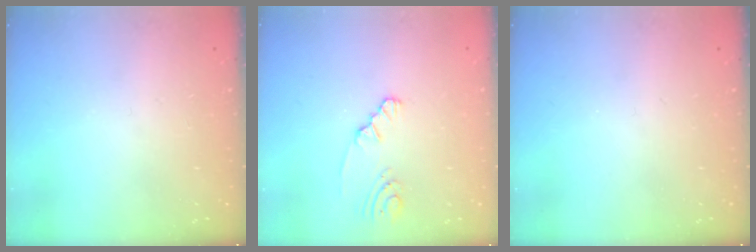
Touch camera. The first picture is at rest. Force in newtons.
{"total": 1.2, "press": 1.2, "slide": 0.3}
{"total": 0.0}